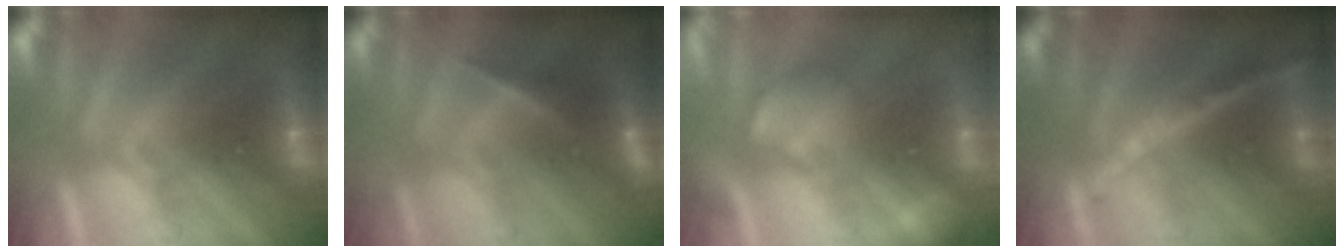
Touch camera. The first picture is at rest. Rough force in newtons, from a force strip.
{"total": 2.4}
{"total": 2.4}
{"total": 2.4}